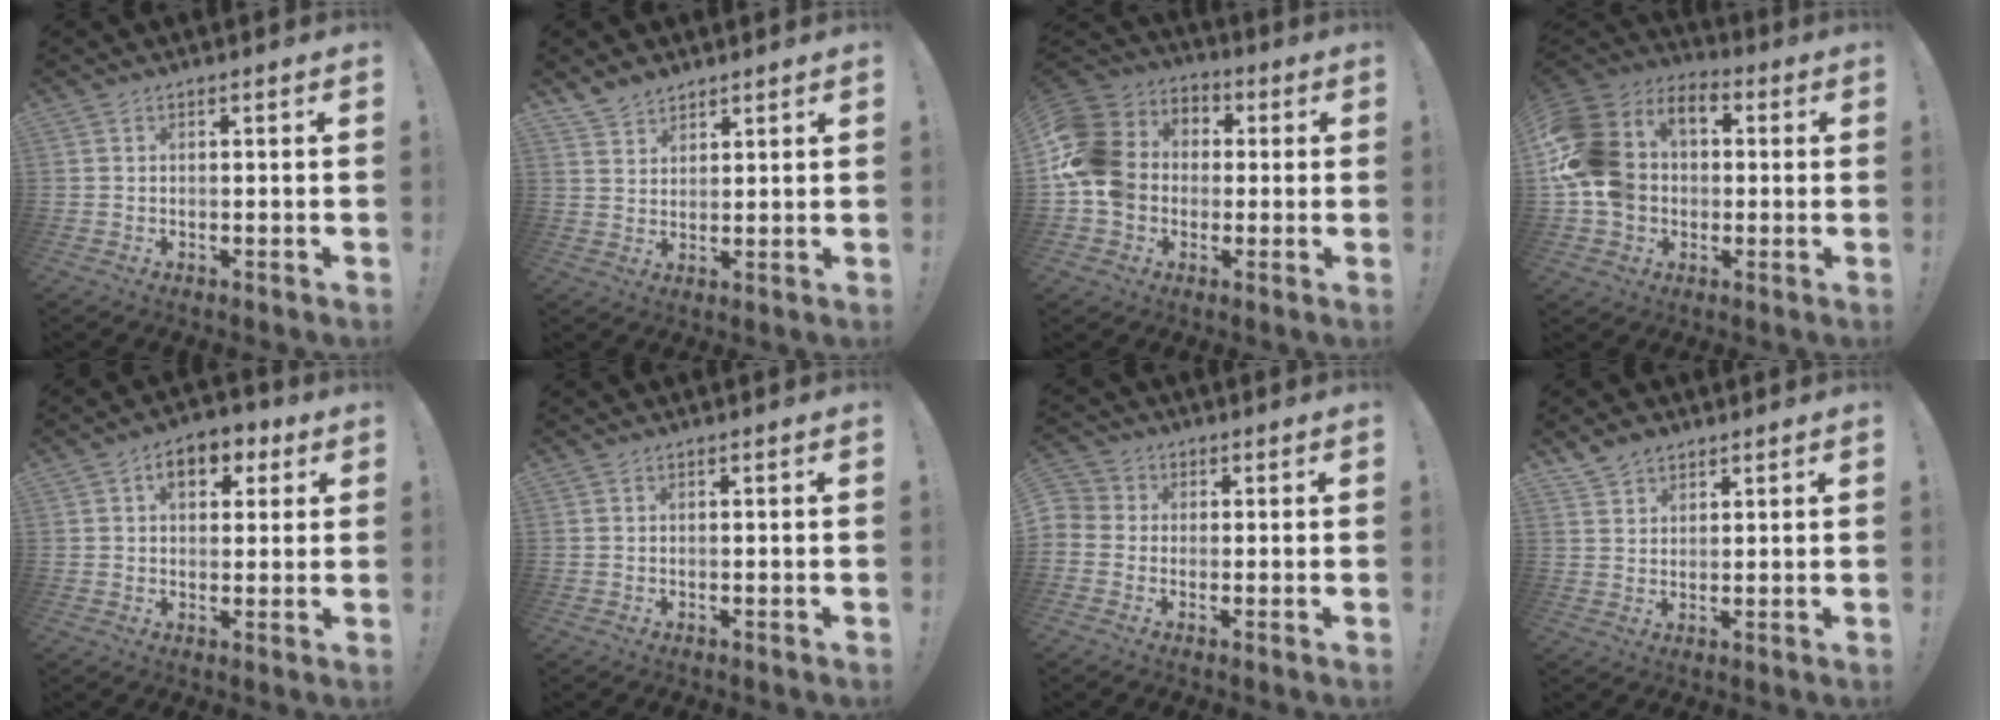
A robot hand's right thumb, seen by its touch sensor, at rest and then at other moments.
{"total": 5.1, "force": [4.5, 2.4, 0.8], "torque": [-0.021, -0.028, 0.087]}
{"total": 15.4, "force": [-0.6, 13.4, 7.6], "torque": [-0.153, 0.016, -0.004]}
{"total": 16.0, "force": [1.5, 13.1, 8.9], "torque": [-0.182, 0.003, 0.033]}
{"total": 7.7, "force": [3.0, 5.1, 4.9], "torque": [-0.062, -0.003, 0.050]}
{"total": 0.0}
{"total": 4.1, "force": [-0.9, 3.8, 1.3], "torque": [-0.033, 0.012, -0.016]}
{"total": 4.4, "force": [3.5, 2.6, 0.9], "torque": [-0.020, -0.016, 0.066]}